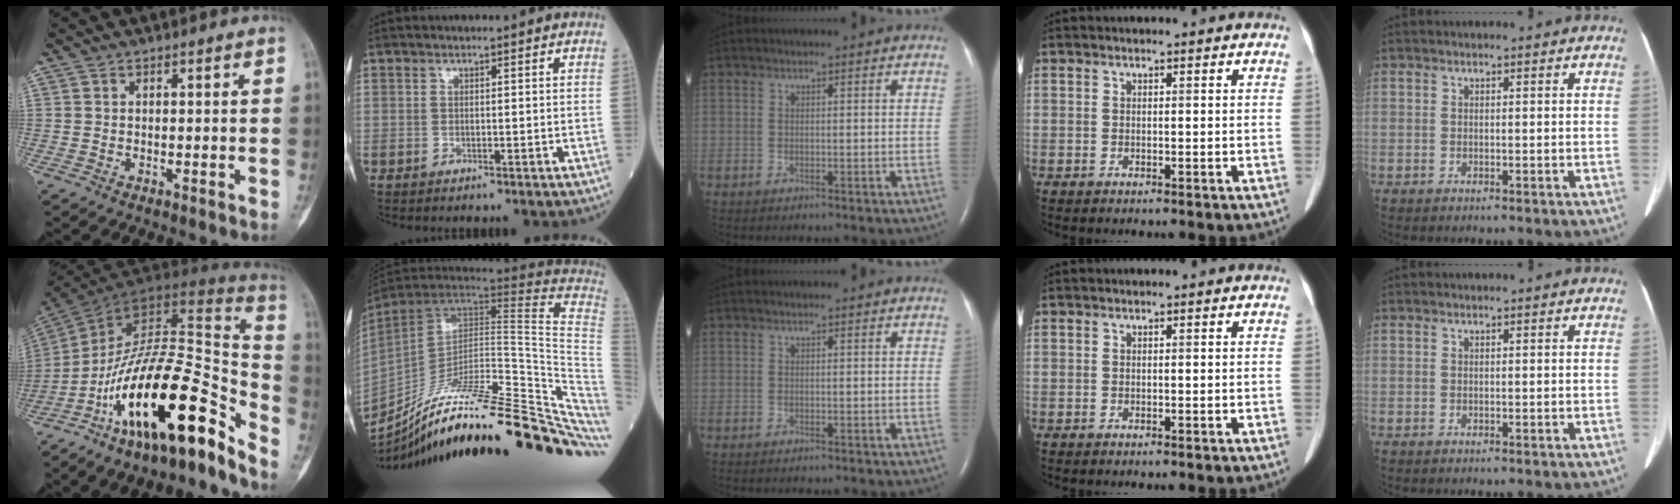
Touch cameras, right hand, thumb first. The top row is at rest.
{"thumb": {"total": 24.8, "force": [-16.1, 7.1, 17.5], "torque": [-0.242, 0.113, -0.268]}, "index": {"total": 36.8, "force": [-28.2, 4.2, 23.2], "torque": [-0.252, -0.038, -0.406]}}